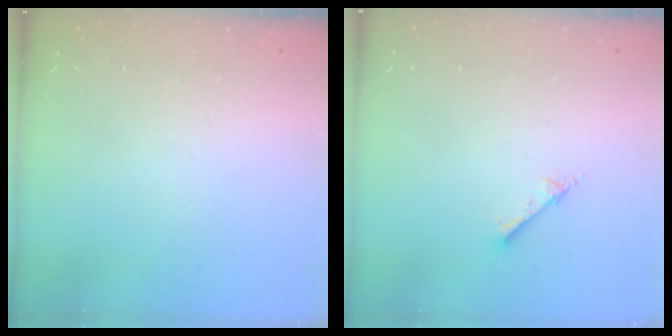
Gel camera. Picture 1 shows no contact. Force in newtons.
{"total": 2.4, "press": 2.4, "slide": 0.2}